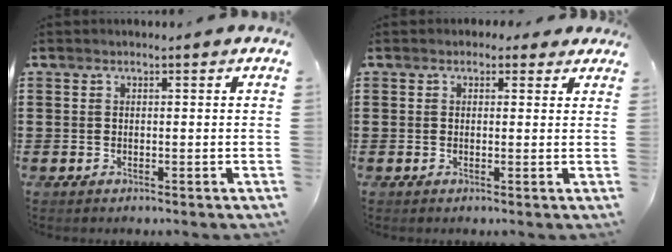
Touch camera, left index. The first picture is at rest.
{"total": 1.4, "force": [0.7, 1.1, 0.5], "torque": [-0.006, 0.005, 0.010]}